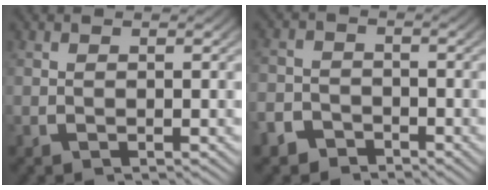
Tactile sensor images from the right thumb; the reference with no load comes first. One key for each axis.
{"total": 4.0, "fx": -3.5, "fy": 1.8, "fz": -0.5, "tx": -0.002, "ty": -0.020, "tz": -0.063}